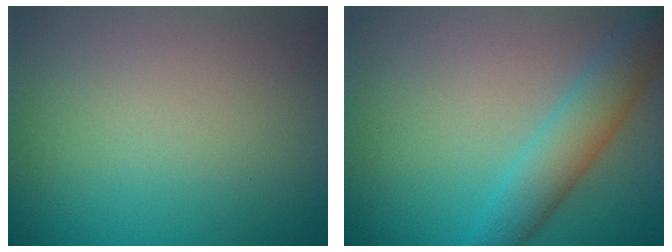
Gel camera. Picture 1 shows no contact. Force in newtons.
{"total": 4.6, "press": 4.6, "slide": 0.0}